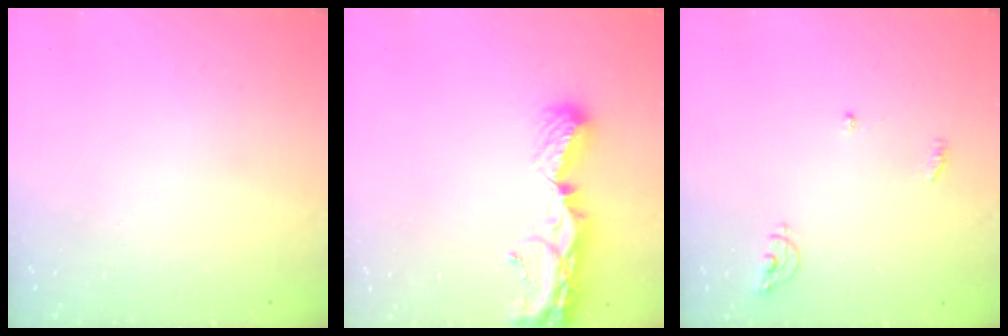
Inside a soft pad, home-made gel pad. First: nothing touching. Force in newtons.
{"total": 10.1, "press": 10.0, "slide": 0.8}
{"total": 6.3, "press": 6.3, "slide": 0.2}